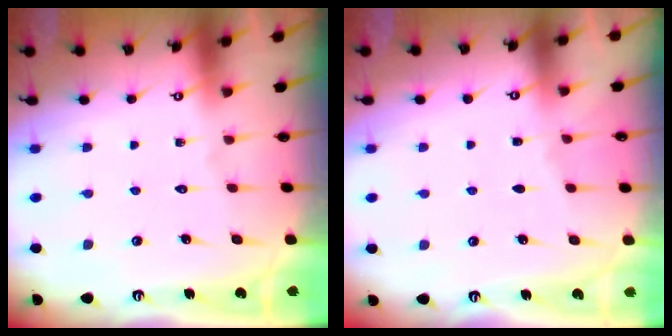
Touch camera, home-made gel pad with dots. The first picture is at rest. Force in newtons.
{"total": 0.5, "press": 0.5, "slide": 0.1}